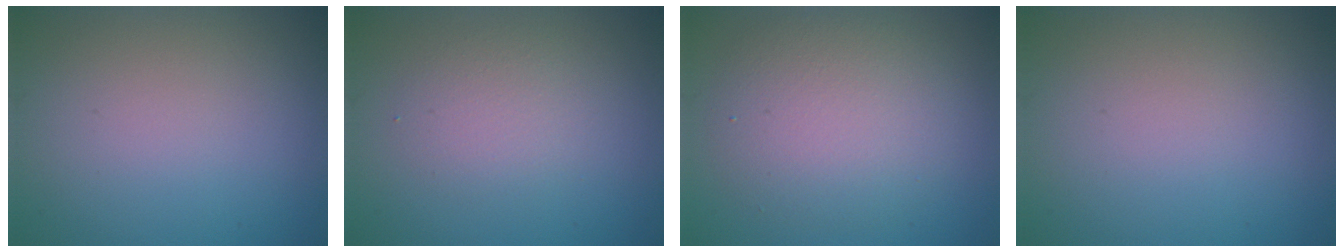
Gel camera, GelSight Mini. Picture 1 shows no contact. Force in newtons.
{"total": 2.1, "press": 2.1, "slide": 0.0}
{"total": 5.2, "press": 5.2, "slide": 0.4}
{"total": 0.0}